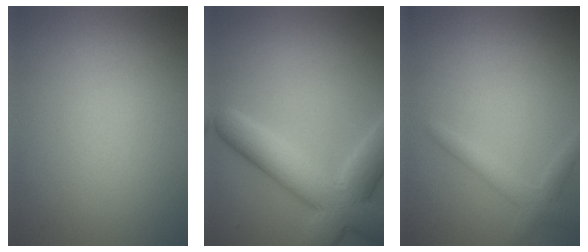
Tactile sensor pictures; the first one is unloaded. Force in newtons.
{"total": 7.8, "press": 7.8, "slide": 0.5}
{"total": 2.0, "press": 2.0, "slide": 0.1}